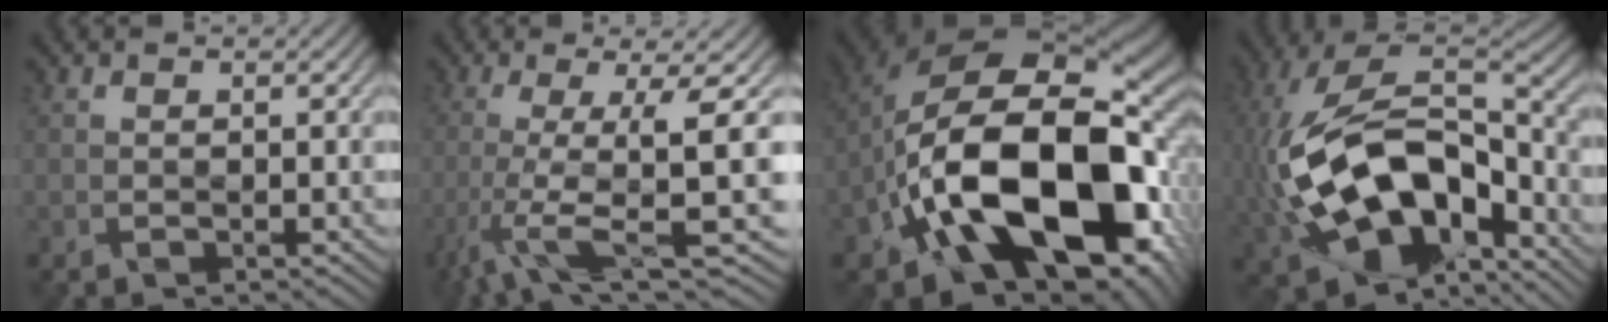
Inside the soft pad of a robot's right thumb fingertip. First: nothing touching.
{"total": 10.1, "force": [-2.7, 1.7, 9.6], "torque": [-0.167, 0.001, -0.040]}
{"total": 20.1, "force": [-5.7, 11.9, 15.1], "torque": [-0.286, -0.018, -0.082]}
{"total": 18.5, "force": [-4.9, 10.7, 14.2], "torque": [-0.311, -0.004, -0.072]}